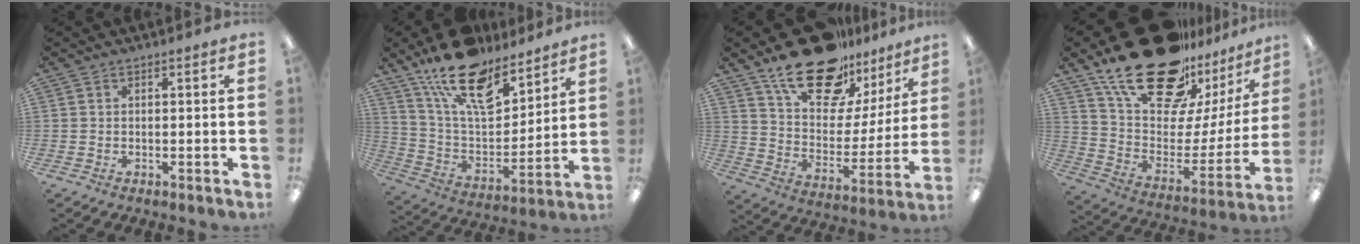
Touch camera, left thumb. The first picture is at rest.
{"total": 20.2, "force": [14.3, 9.1, 10.9], "torque": [-0.194, -0.084, 0.255]}
{"total": 21.5, "force": [16.0, 10.2, 10.2], "torque": [-0.173, -0.103, 0.281]}
{"total": 29.3, "force": [20.2, 14.0, 15.9], "torque": [-0.258, -0.113, 0.372]}